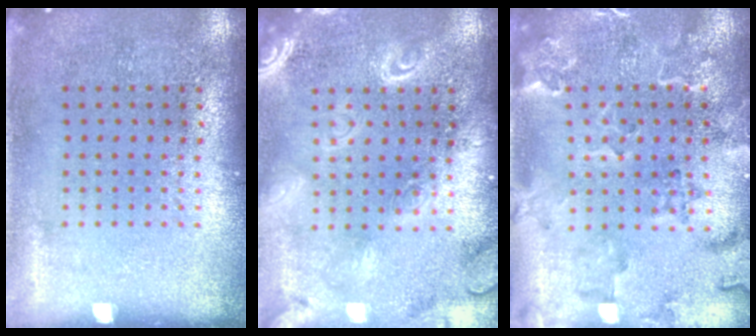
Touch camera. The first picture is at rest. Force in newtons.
{"total": 3.0, "press": 3.0, "slide": 0.3}
{"total": 2.4, "press": 2.2, "slide": 0.8}